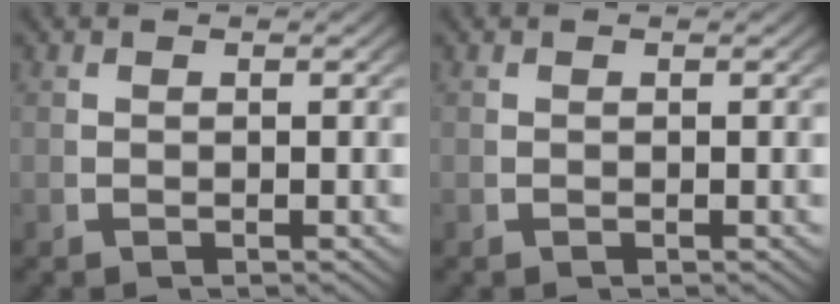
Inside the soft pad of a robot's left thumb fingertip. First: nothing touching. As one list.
[{"total": 0.0}]